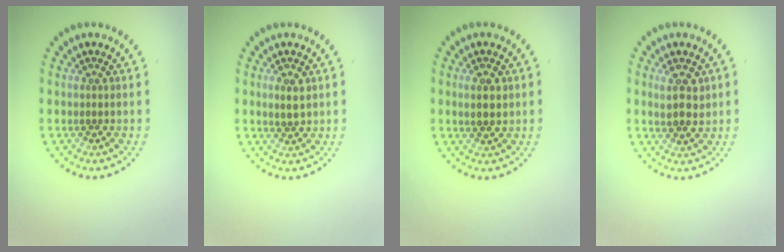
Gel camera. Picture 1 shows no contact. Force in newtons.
{"total": 2.0, "press": 1.9, "slide": 0.6}
{"total": 2.4, "press": 2.3, "slide": 0.6}
{"total": 2.7, "press": 2.6, "slide": 0.8}